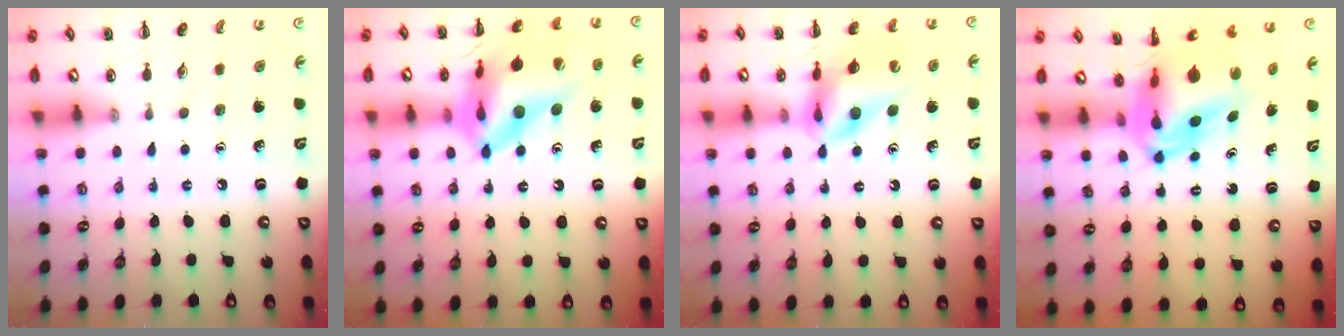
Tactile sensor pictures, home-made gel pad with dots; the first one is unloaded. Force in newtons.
{"total": 20.1, "press": 19.6, "slide": 4.5}
{"total": 12.8, "press": 12.1, "slide": 4.3}
{"total": 8.6, "press": 8.1, "slide": 2.9}